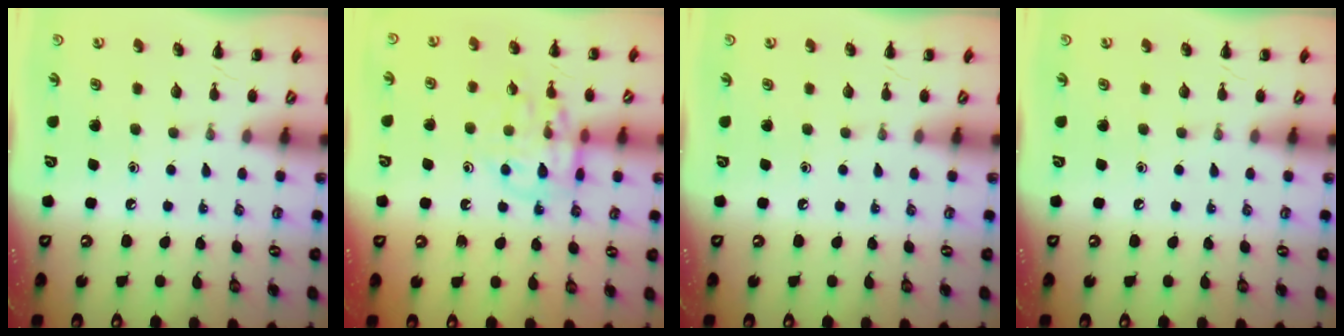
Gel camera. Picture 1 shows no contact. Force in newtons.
{"total": 13.6, "press": 13.6, "slide": 1.5}
{"total": 0.0}
{"total": 0.0}